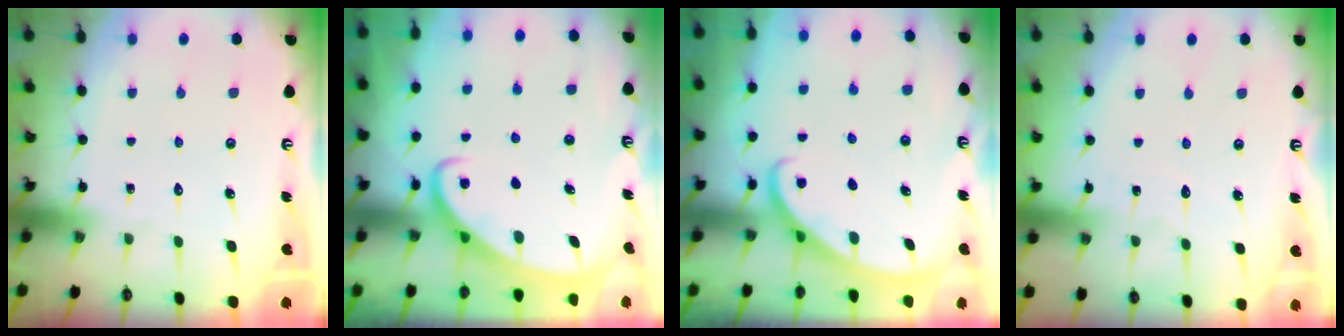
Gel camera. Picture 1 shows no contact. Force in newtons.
{"total": 2.4, "press": 2.4, "slide": 0.4}
{"total": 2.8, "press": 2.8, "slide": 0.1}
{"total": 2.9, "press": 2.9, "slide": 0.3}